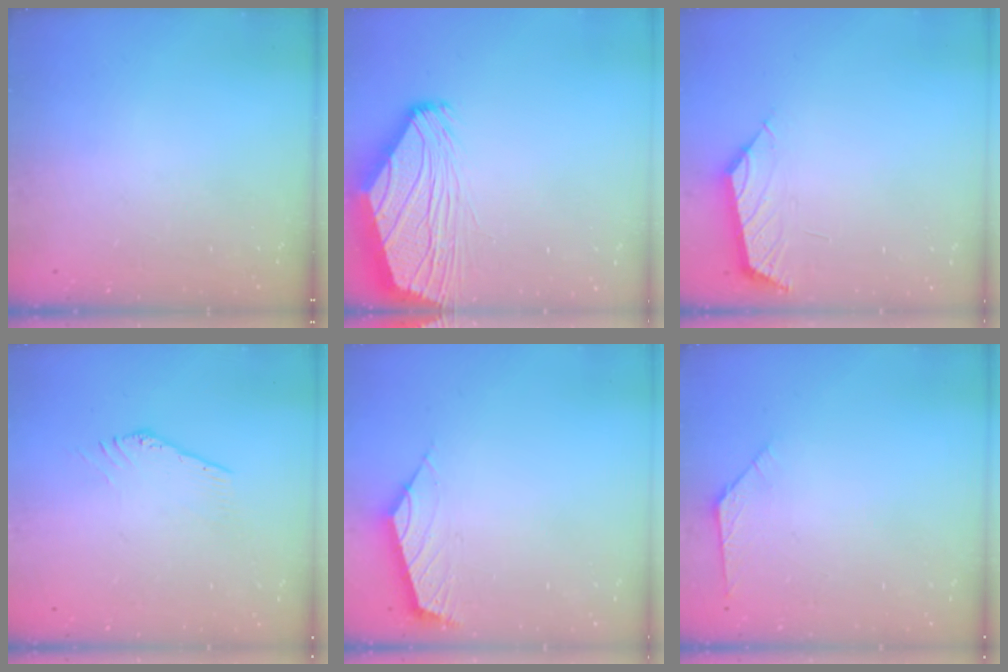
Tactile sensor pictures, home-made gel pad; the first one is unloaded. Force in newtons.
{"total": 6.9, "press": 6.8, "slide": 1.4}
{"total": 2.1, "press": 2.0, "slide": 0.3}
{"total": 1.4, "press": 1.4, "slide": 0.1}
{"total": 2.5, "press": 2.4, "slide": 0.6}
{"total": 2.7, "press": 2.6, "slide": 0.7}